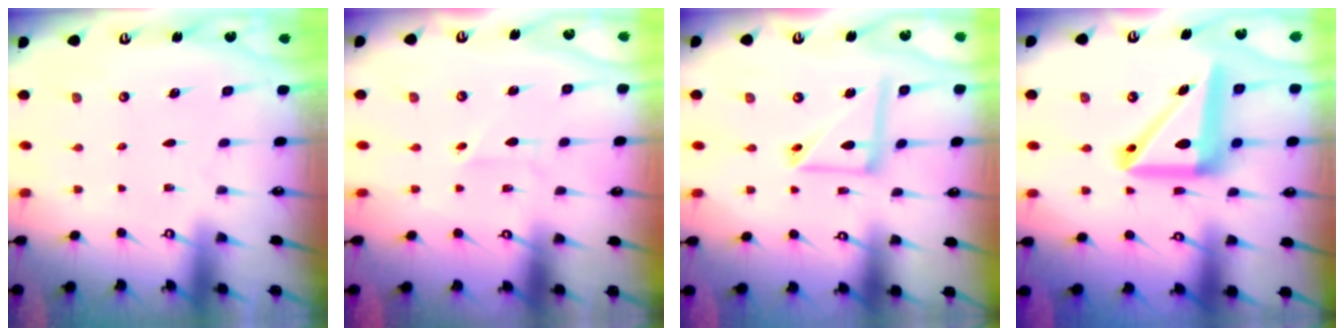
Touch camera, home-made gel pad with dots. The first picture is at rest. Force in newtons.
{"total": 1.7, "press": 1.5, "slide": 0.9}
{"total": 10.2, "press": 10.2, "slide": 0.8}
{"total": 16.8, "press": 16.7, "slide": 2.3}